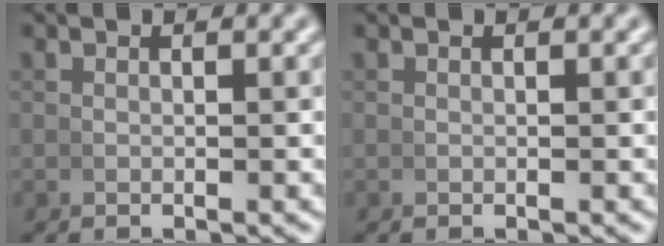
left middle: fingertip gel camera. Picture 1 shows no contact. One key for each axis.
{"total": 0.0}